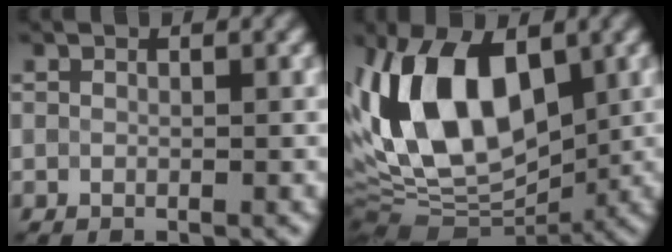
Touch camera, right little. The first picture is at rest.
{"total": 13.1, "force": [1.6, 7.5, 10.6], "torque": [-0.204, 0.014, 0.012]}